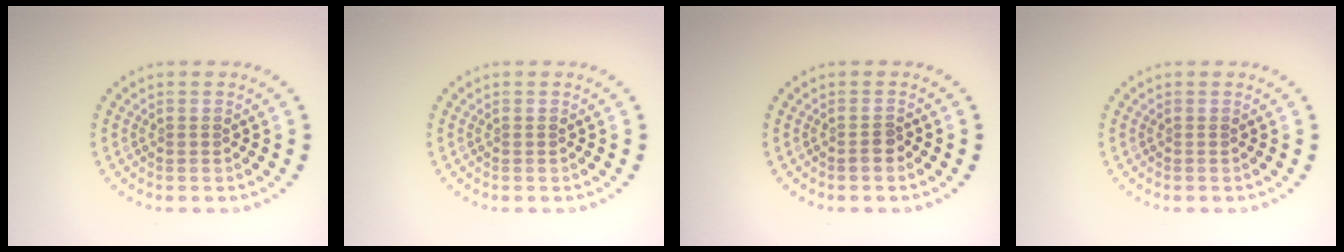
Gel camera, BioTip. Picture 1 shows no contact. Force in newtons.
{"total": 0.0}
{"total": 1.3, "press": 1.1, "slide": 0.6}
{"total": 0.0}